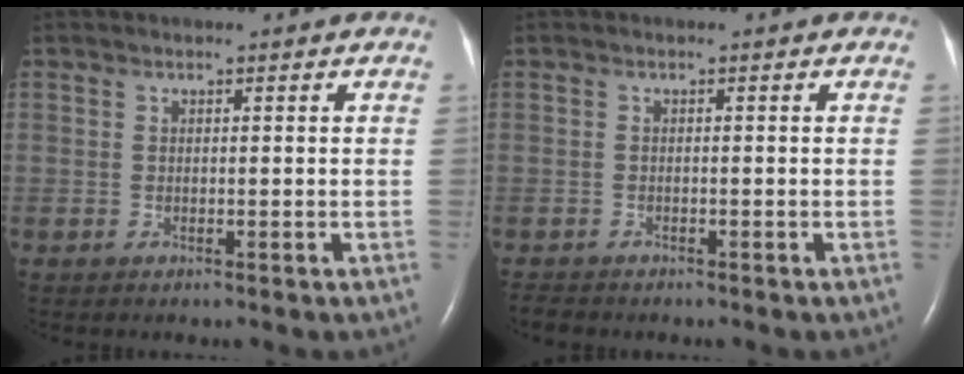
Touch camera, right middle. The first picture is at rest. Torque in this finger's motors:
{"motor_torque": [0.15, -0.13, -0.04, -0.01]}